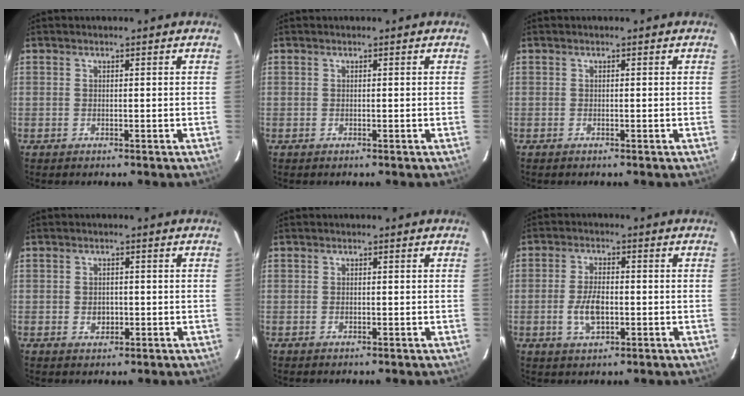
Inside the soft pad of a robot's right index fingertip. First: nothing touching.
{"total": 0.0}
{"total": 0.0}
{"total": 2.6, "force": [-0.5, 2.1, 1.4], "torque": [-0.023, 0.004, -0.005]}
{"total": 0.5, "force": [-0.2, 0.3, 0.4], "torque": [-0.005, 0.002, -0.002]}
{"total": 6.1, "force": [-1.4, 3.0, 5.1], "torque": [-0.104, 0.001, -0.023]}